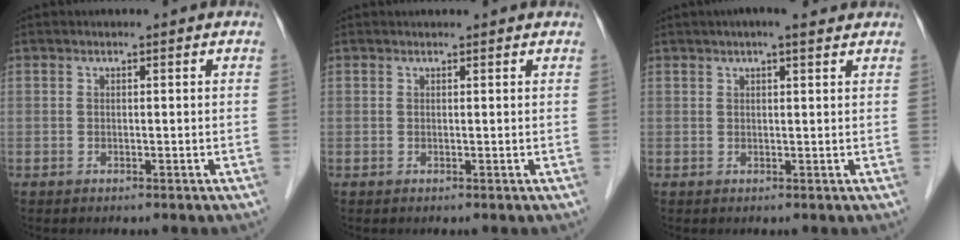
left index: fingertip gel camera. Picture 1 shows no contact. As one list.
[{"total": 3.2, "force": [3.0, 0.5, 0.9], "torque": [-0.015, 0.022, 0.031]}, {"total": 5.4, "force": [4.1, 1.0, 3.3], "torque": [-0.048, 0.028, 0.059]}]